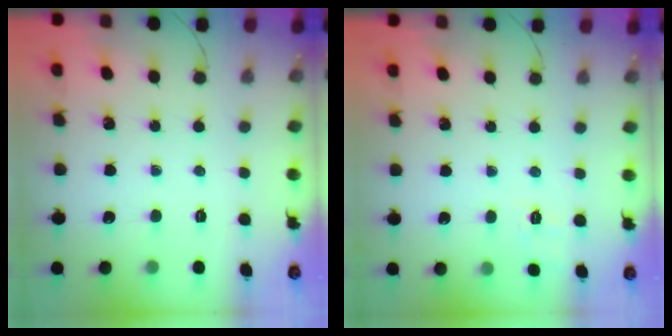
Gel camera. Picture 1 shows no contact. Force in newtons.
{"total": 7.2, "press": 7.0, "slide": 1.9}